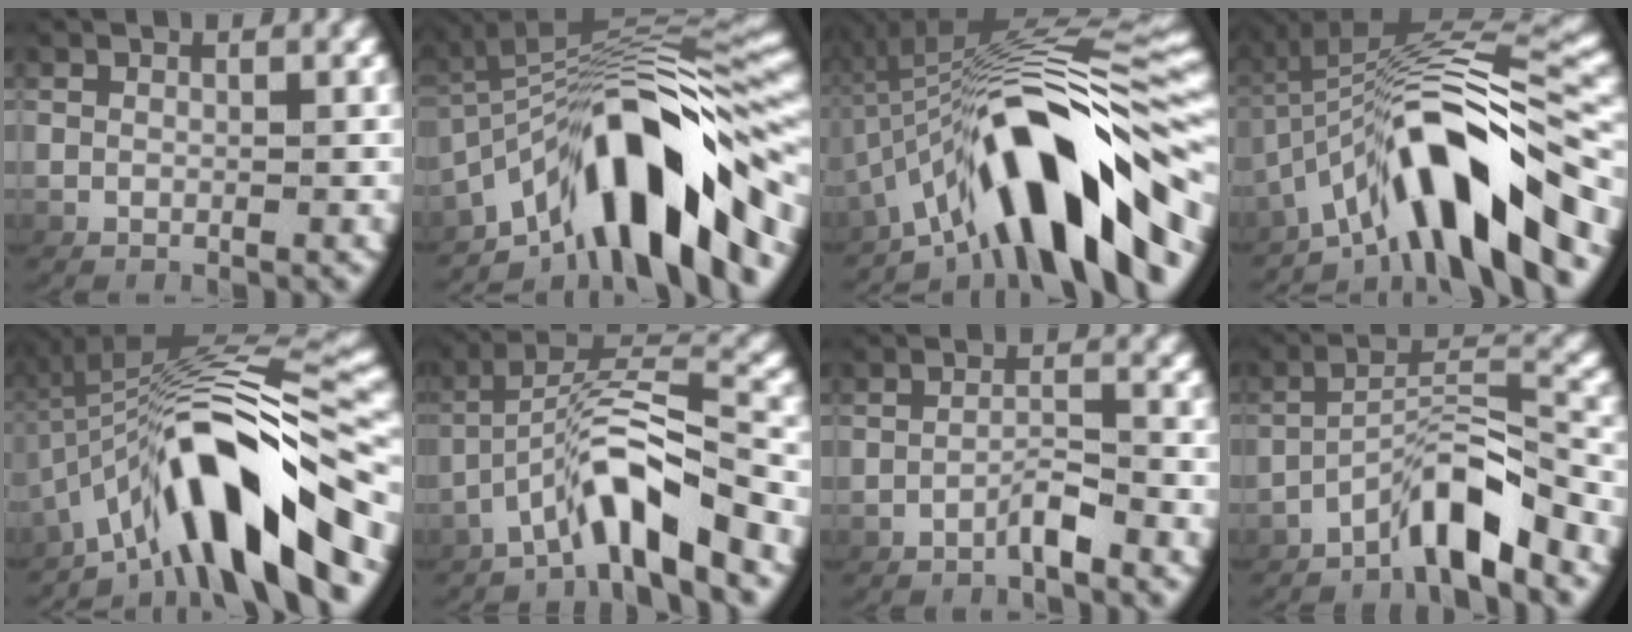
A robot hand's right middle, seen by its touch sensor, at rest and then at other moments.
{"total": 12.9, "force": [-2.9, 5.6, 11.3], "torque": [-0.175, 0.019, -0.039]}
{"total": 15.4, "force": [-3.2, 6.4, 13.6], "torque": [-0.221, 0.014, -0.044]}
{"total": 11.4, "force": [-3.2, 4.0, 10.2], "torque": [-0.168, 0.015, -0.044]}
{"total": 13.7, "force": [-3.7, 5.4, 12.1], "torque": [-0.203, 0.011, -0.048]}
{"total": 5.1, "force": [-2.0, 0.9, 4.6], "torque": [-0.077, 0.005, -0.028]}
{"total": 1.9, "force": [-1.6, -0.1, 1.0], "torque": [-0.017, 0.003, -0.029]}
{"total": 5.5, "force": [-3.7, 0.8, 4.0], "torque": [-0.063, 0.006, -0.059]}